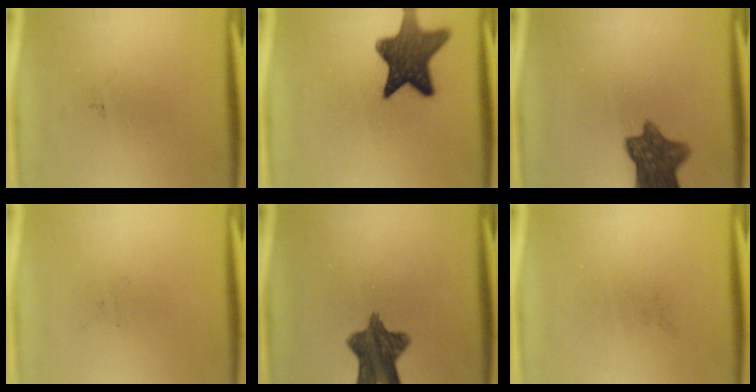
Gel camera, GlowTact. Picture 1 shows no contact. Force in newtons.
{"total": 12.4}
{"total": 9.2}
{"total": 0.0}
{"total": 10.3}
{"total": 0.0}